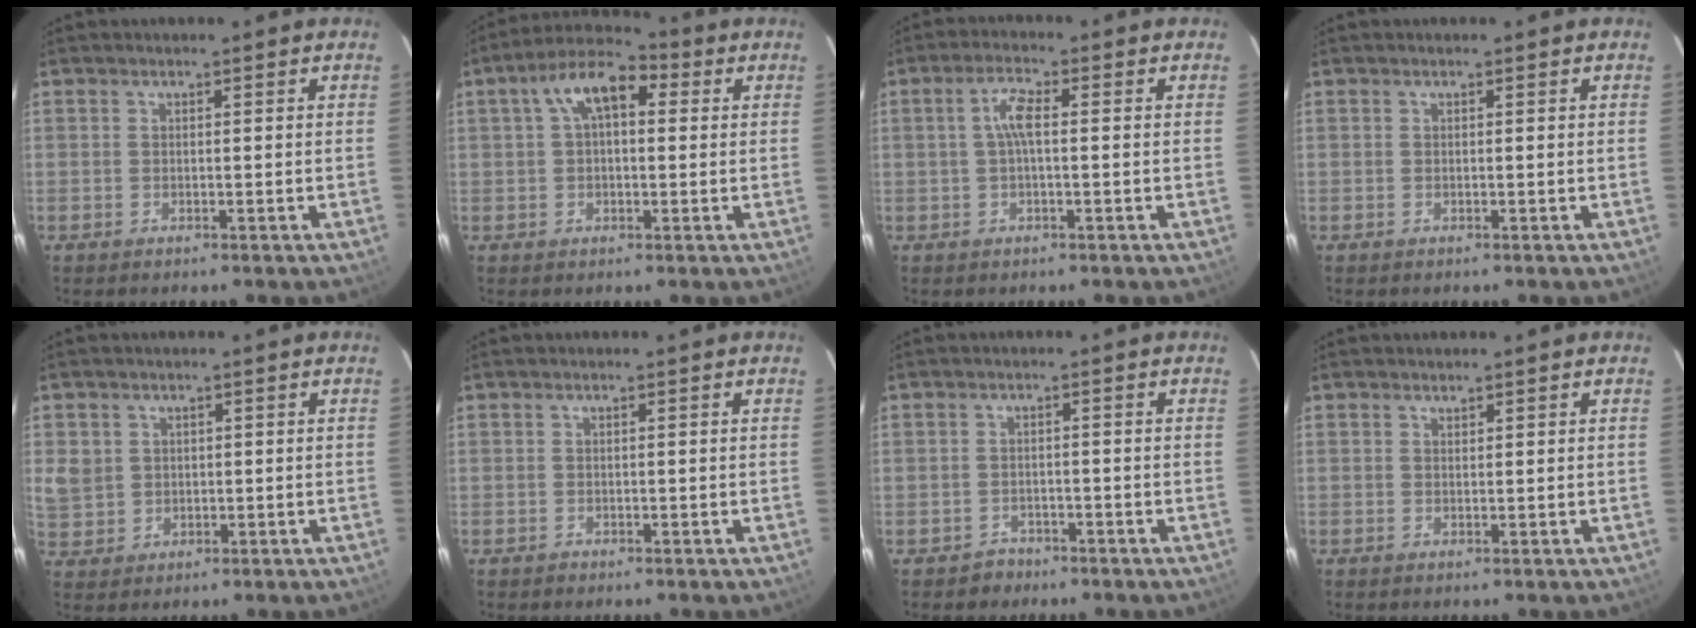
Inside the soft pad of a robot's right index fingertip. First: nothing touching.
{"total": 9.3, "force": [2.6, 5.0, 7.5], "torque": [-0.136, 0.036, 0.037]}
{"total": 3.9, "force": [0.2, 1.1, 3.7], "torque": [-0.076, 0.009, 0.004]}
{"total": 0.0}
{"total": 6.1, "force": [1.1, 5.6, 2.1], "torque": [-0.045, 0.004, 0.032]}
{"total": 0.7, "force": [-0.3, 0.7, -0.1], "torque": [0.002, 0.003, -0.003]}
{"total": 3.0, "force": [-1.8, 2.3, -0.4], "torque": [0.001, 0.015, -0.027]}
{"total": 0.6, "force": [0.6, 0.2, 0.0], "torque": [-0.001, 0.000, 0.012]}